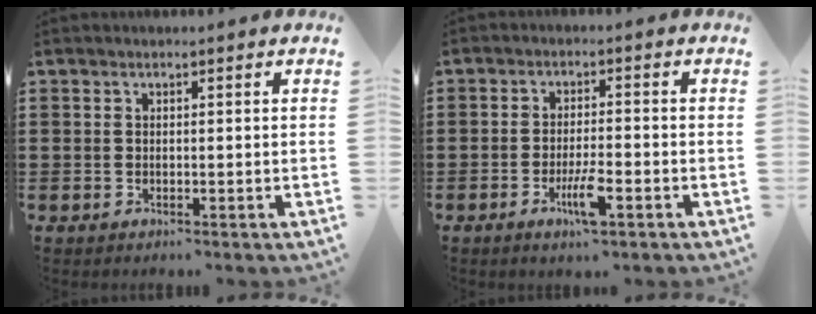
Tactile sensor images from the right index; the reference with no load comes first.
{"total": 5.3, "force": [-2.5, 1.0, 4.6], "torque": [-0.094, -0.009, -0.046]}